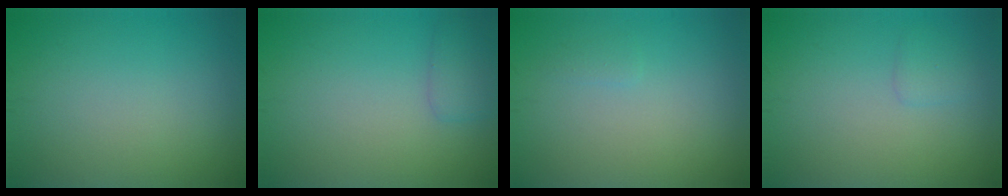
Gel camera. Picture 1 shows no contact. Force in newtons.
{"total": 1.6, "press": 1.6, "slide": 0.1}
{"total": 0.6, "press": 0.5, "slide": 0.1}
{"total": 1.0, "press": 1.0, "slide": 0.1}